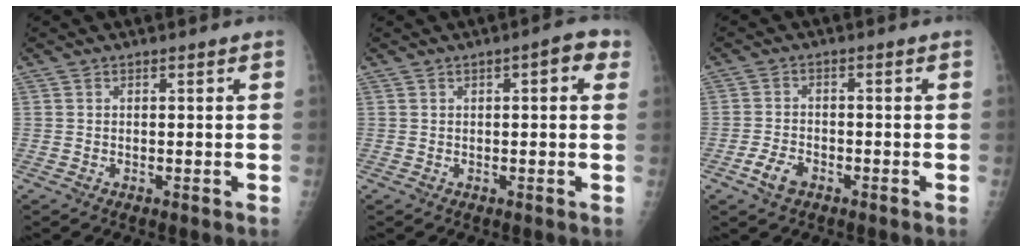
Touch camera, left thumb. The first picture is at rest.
{"total": 4.3, "force": [1.7, 1.6, 3.7], "torque": [-0.036, 0.003, 0.014]}
{"total": 4.1, "force": [-2.2, 2.4, 2.4], "torque": [-0.044, 0.010, -0.041]}